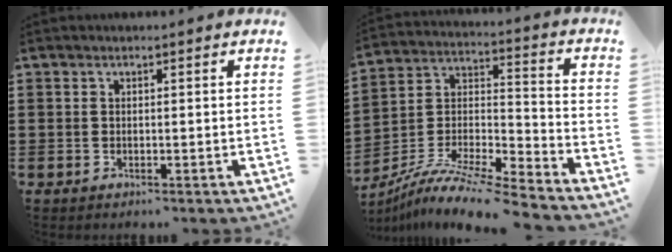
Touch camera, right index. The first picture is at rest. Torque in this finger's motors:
{"motor_torque": [1.08, 1.06, 0.54, 0.14]}